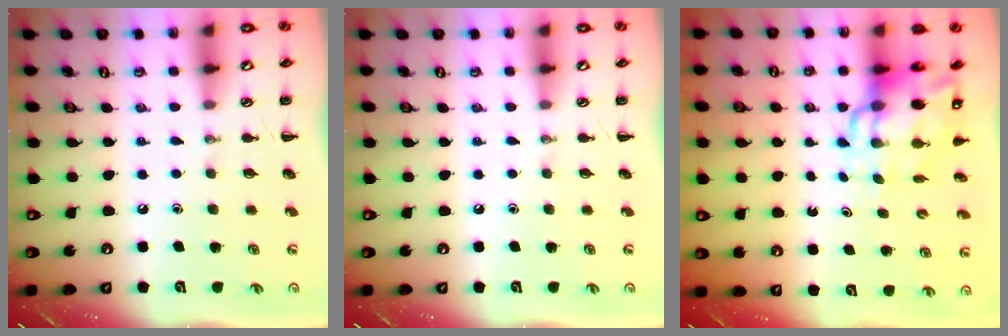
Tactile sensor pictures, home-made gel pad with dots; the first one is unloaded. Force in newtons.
{"total": 0.0}
{"total": 10.6, "press": 10.1, "slide": 3.2}